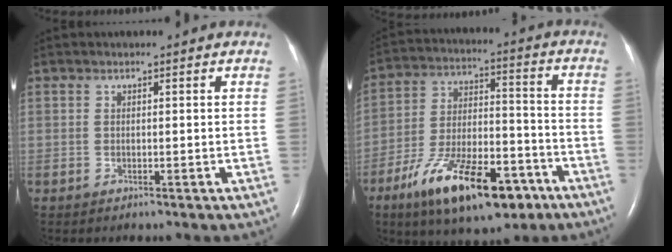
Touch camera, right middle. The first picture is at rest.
{"total": 18.3, "force": [-10.7, 6.6, 13.3], "torque": [-0.230, 0.000, -0.176]}